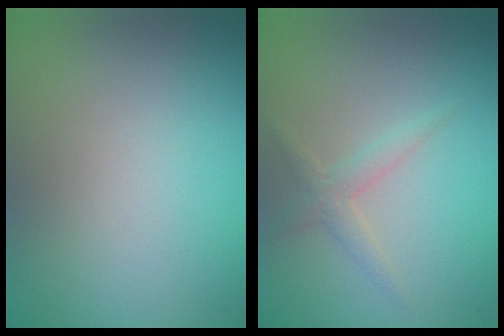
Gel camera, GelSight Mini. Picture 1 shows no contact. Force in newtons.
{"total": 1.5, "press": 1.5, "slide": 0.1}